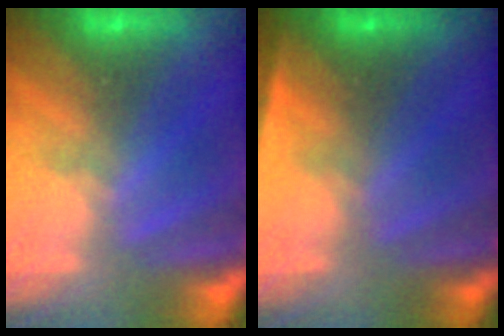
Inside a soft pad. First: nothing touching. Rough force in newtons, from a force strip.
{"total": 4.6}